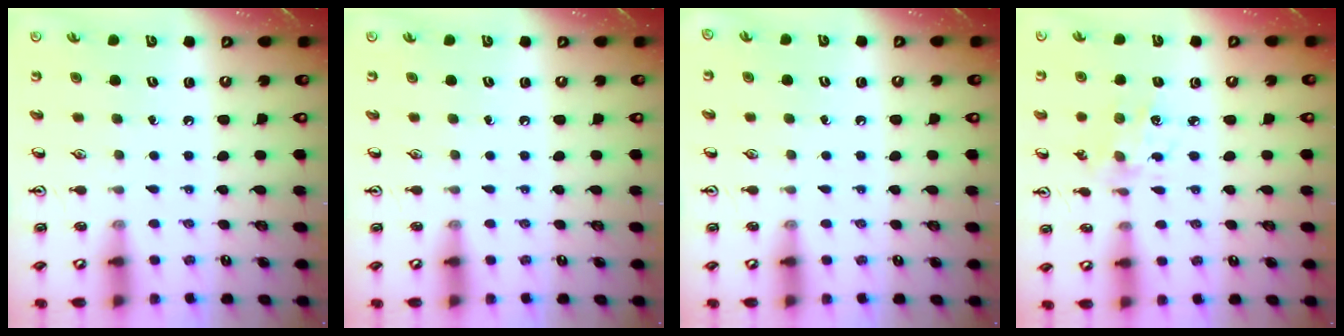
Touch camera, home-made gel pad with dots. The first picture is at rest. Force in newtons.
{"total": 0.0}
{"total": 0.0}
{"total": 2.8, "press": 2.7, "slide": 0.7}